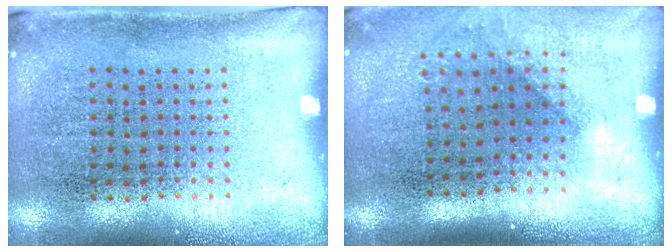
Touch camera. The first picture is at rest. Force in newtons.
{"total": 1.3, "press": 0.9, "slide": 0.8}